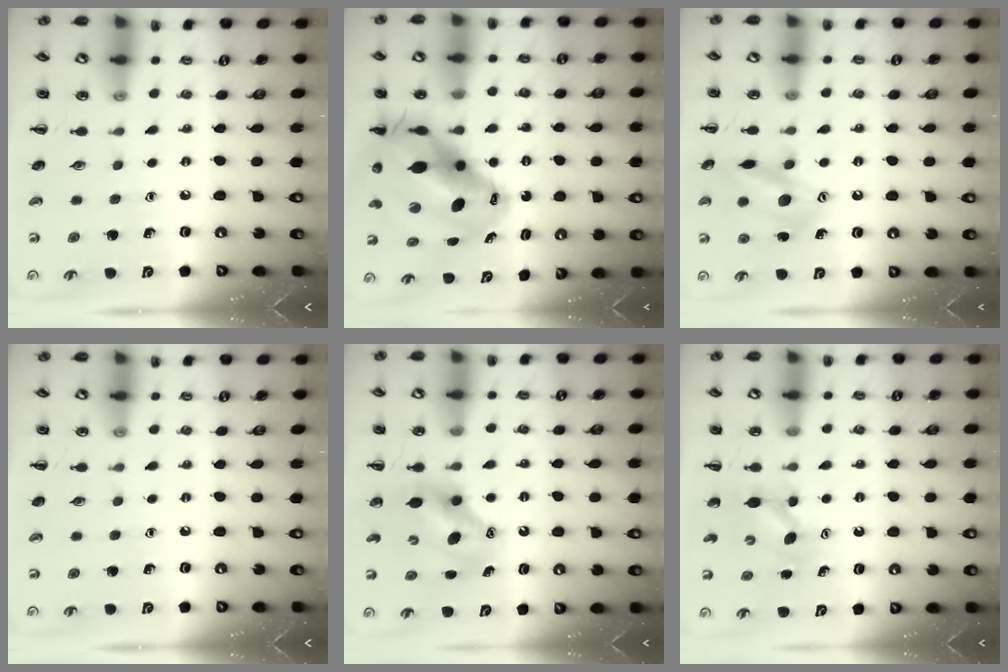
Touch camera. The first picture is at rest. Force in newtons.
{"total": 17.3, "press": 16.7, "slide": 4.6}
{"total": 14.9, "press": 14.8, "slide": 1.3}
{"total": 0.0}
{"total": 7.4, "press": 7.2, "slide": 1.5}
{"total": 4.5, "press": 4.4, "slide": 0.9}